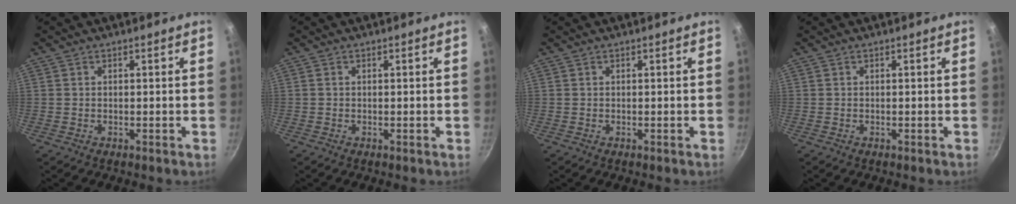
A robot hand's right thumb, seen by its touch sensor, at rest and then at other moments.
{"total": 0.0}
{"total": 0.0}
{"total": 0.0}